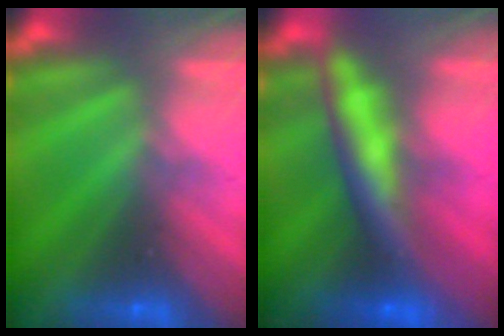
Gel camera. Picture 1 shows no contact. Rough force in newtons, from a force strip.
{"total": 8.6}